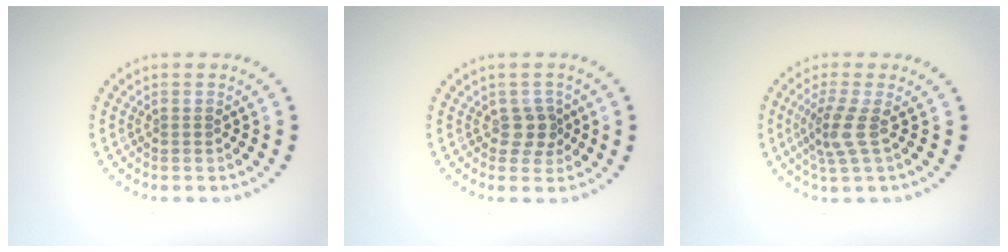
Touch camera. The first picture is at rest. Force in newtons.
{"total": 1.8, "press": 1.5, "slide": 1.0}
{"total": 2.8, "press": 2.1, "slide": 1.8}